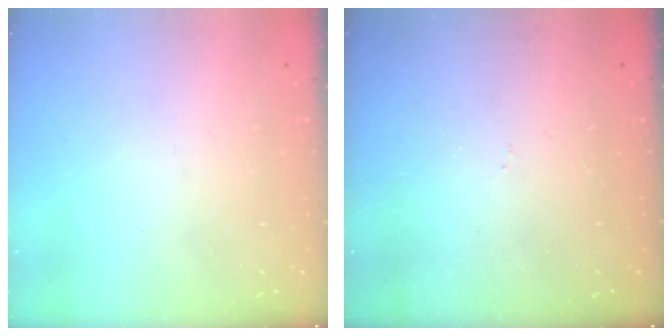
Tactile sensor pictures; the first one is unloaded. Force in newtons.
{"total": 6.4, "press": 6.3, "slide": 0.8}